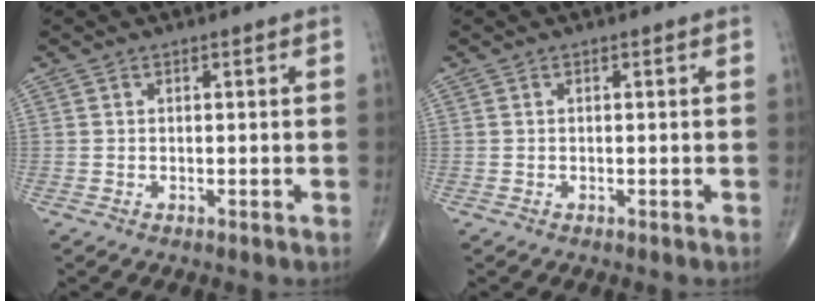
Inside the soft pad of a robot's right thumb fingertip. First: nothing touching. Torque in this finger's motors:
{"motor_torque": [0.00, 0.04, -0.01, -0.05, 0.02]}